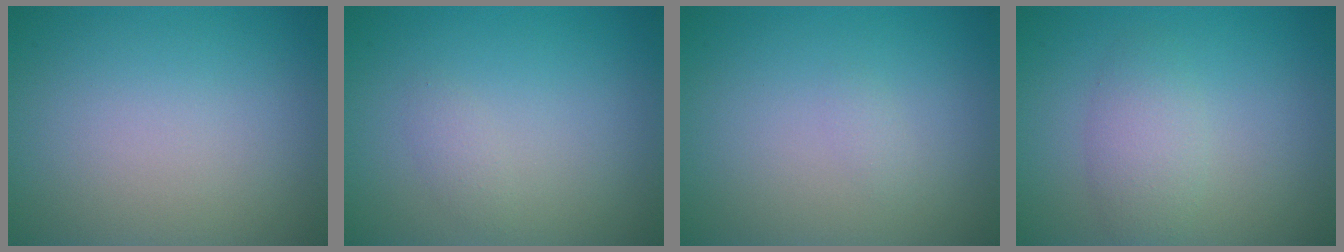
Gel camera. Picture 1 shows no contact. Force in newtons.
{"total": 0.9, "press": 0.9, "slide": 0.0}
{"total": 0.6, "press": 0.6, "slide": 0.0}
{"total": 2.6, "press": 2.6, "slide": 0.0}